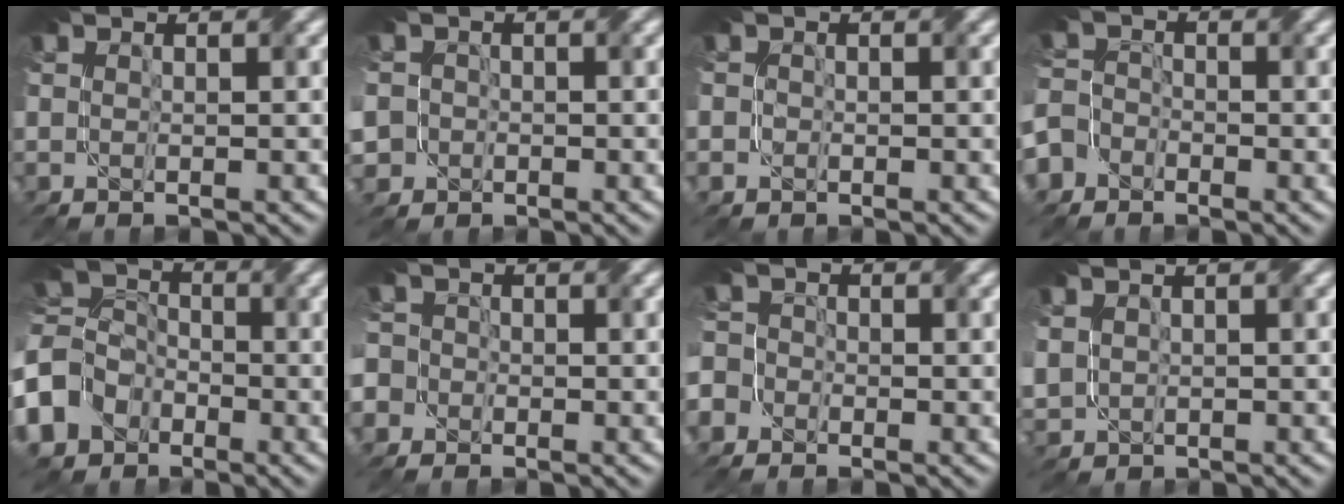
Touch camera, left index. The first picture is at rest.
{"total": 5.2, "force": [-1.7, 4.8, 1.2], "torque": [-0.044, 0.003, -0.047]}
{"total": 1.0, "force": [-0.2, 1.0, 0.1], "torque": [0.003, -0.004, -0.006]}
{"total": 4.8, "force": [-3.2, 3.5, 0.7], "torque": [-0.003, -0.001, -0.066]}
{"total": 8.8, "force": [-4.4, 7.0, 3.1], "torque": [-0.087, -0.007, -0.094]}
{"total": 4.9, "force": [-2.0, 4.3, 1.2], "torque": [-0.032, 0.009, -0.061]}
{"total": 4.7, "force": [-2.8, 3.6, 1.1], "torque": [-0.015, 0.005, -0.061]}
{"total": 1.6, "force": [0.7, 1.4, 0.4], "torque": [-0.020, -0.001, 0.020]}